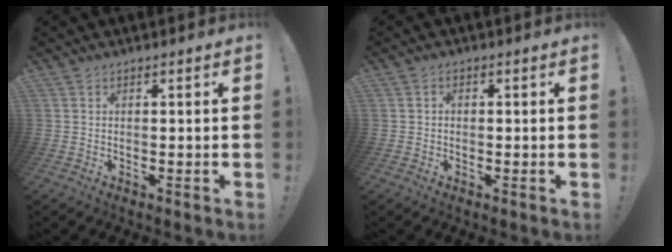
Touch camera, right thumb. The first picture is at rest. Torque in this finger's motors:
{"motor_torque": [-0.22, 0.23, -0.03, -0.16, 0.08]}